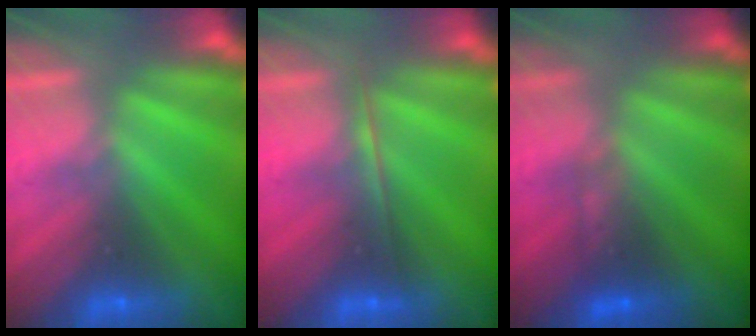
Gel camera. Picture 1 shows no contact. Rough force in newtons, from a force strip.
{"total": 1.8}
{"total": 2.3}